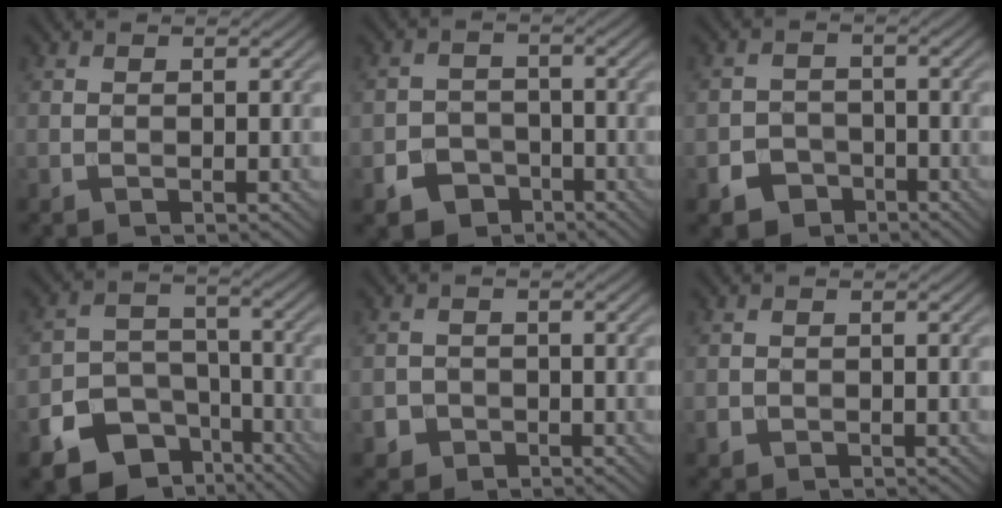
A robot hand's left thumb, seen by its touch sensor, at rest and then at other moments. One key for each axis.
{"total": 4.7, "fx": -3.0, "fy": 3.4, "fz": 1.4, "tx": -0.022, "ty": -0.002, "tz": -0.055}
{"total": 3.9, "fx": -2.5, "fy": 2.8, "fz": 1.0, "tx": -0.015, "ty": -0.003, "tz": -0.047}
{"total": 11.1, "fx": -6.9, "fy": 7.6, "fz": 4.2, "tx": -0.085, "ty": -0.023, "tz": -0.115}
{"total": 2.4, "fx": -1.3, "fy": 2.0, "fz": 0.4, "tx": -0.001, "ty": -0.001, "tz": -0.026}
{"total": 0.9, "fx": -0.5, "fy": 0.8, "fz": 0.2, "tx": -0.004, "ty": -0.006, "tz": -0.011}